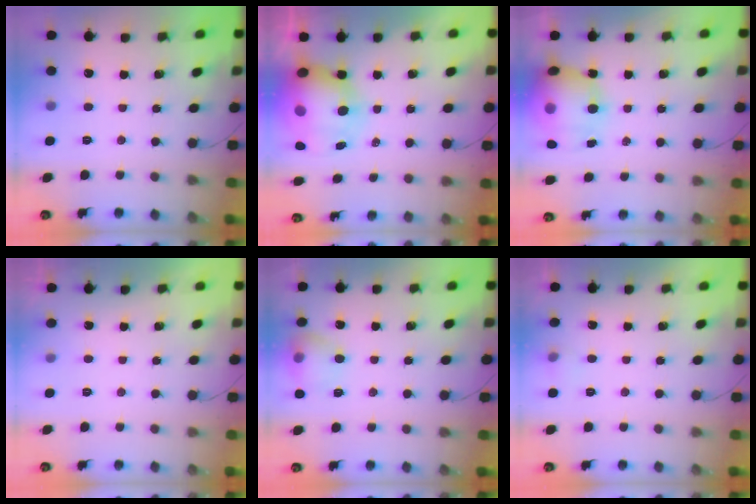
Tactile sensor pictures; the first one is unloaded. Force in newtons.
{"total": 14.6, "press": 14.2, "slide": 3.4}
{"total": 19.3, "press": 18.8, "slide": 4.3}
{"total": 0.0}
{"total": 11.6, "press": 11.5, "slide": 1.6}
{"total": 5.4, "press": 5.1, "slide": 1.6}